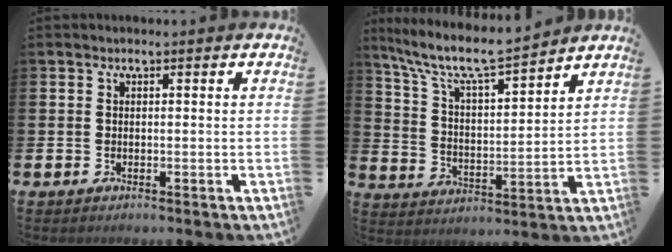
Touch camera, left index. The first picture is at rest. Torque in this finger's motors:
{"motor_torque": [0.94, -1.19, 0.42, 0.20]}